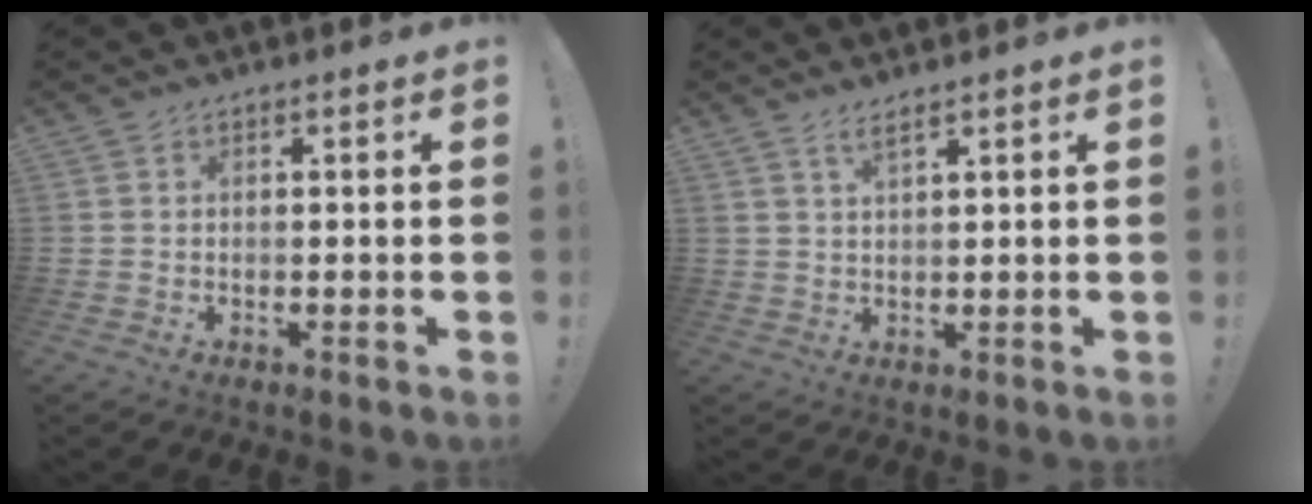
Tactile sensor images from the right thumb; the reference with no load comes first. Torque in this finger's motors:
{"motor_torque": [-0.24, 0.11, -0.30, 0.32, 0.06]}